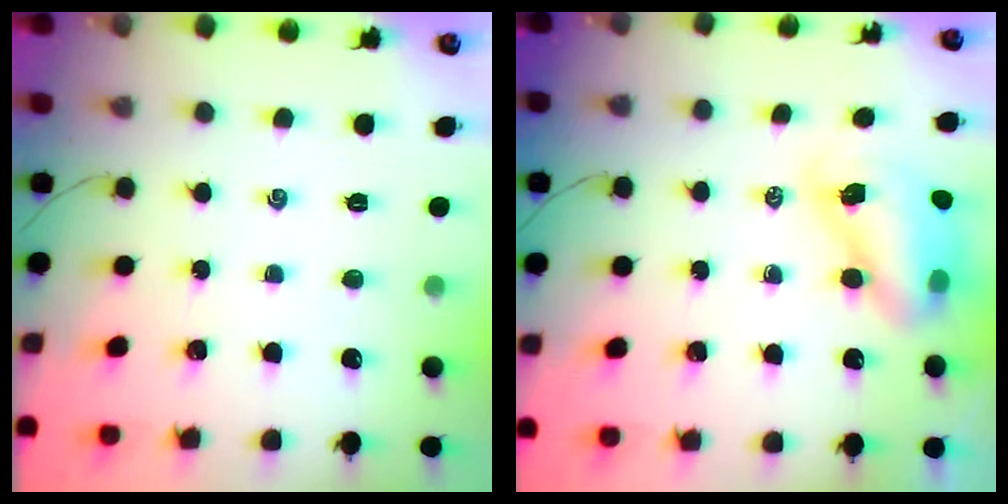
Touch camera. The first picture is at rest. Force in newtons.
{"total": 9.2, "press": 9.0, "slide": 2.1}